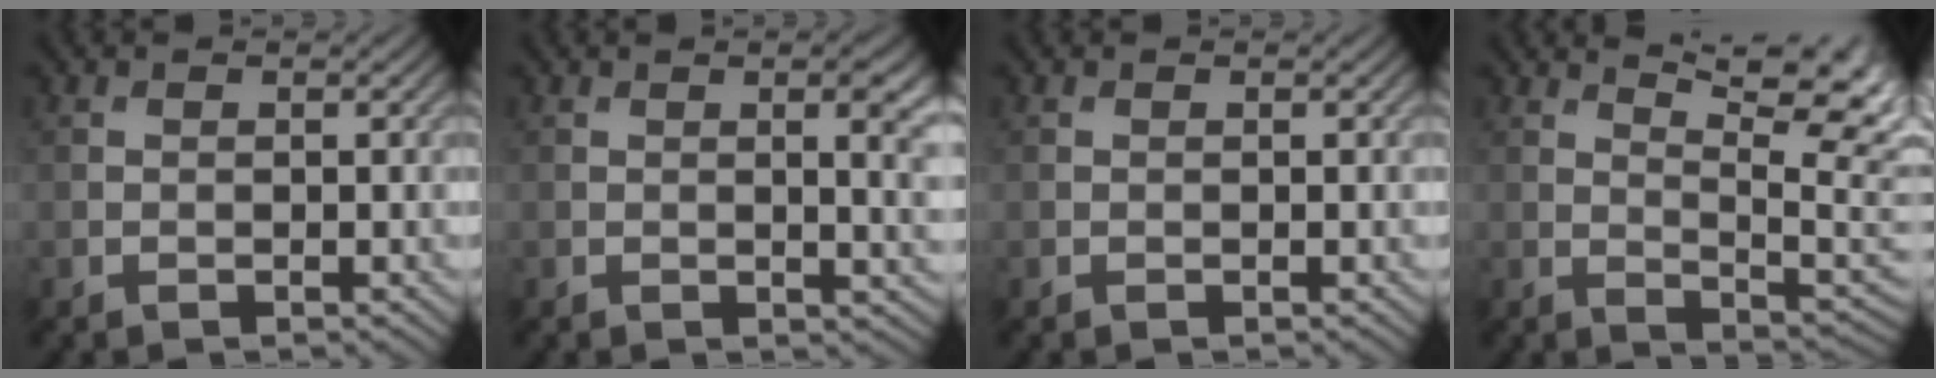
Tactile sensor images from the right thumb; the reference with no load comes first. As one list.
[{"total": 4.4, "force": [1.0, 1.2, 4.1], "torque": [-0.059, 0.000, 0.018]}, {"total": 0.0}, {"total": 12.8, "force": [6.7, 4.3, 10.0], "torque": [-0.152, 0.017, 0.096]}]